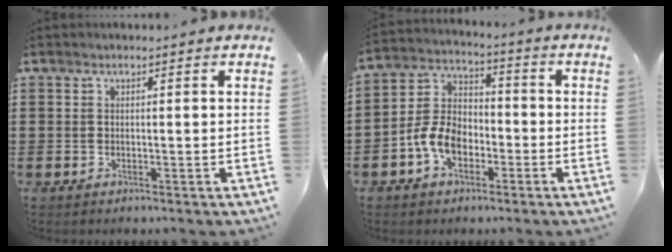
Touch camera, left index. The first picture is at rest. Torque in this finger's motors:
{"motor_torque": [1.36, 0.78, 0.44, 0.14]}